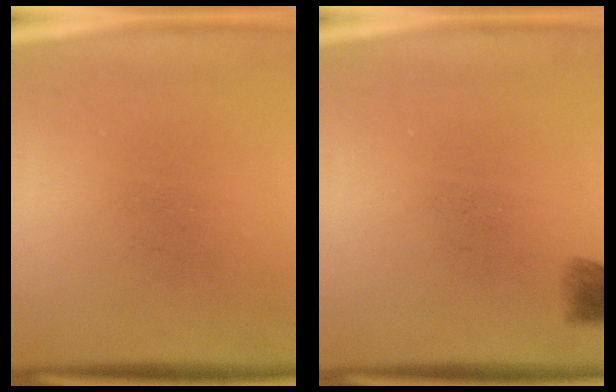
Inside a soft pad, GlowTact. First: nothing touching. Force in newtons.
{"total": 2.2}